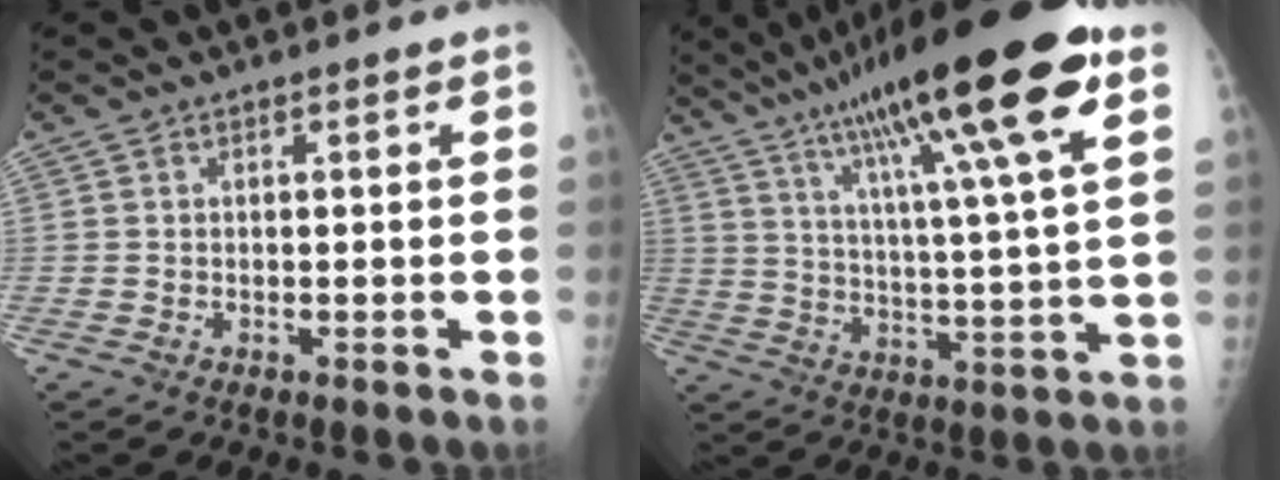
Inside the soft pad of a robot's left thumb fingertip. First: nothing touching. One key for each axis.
{"total": 23.4, "fx": 12.4, "fy": 2.6, "fz": 19.6, "tx": -0.321, "ty": -0.018, "tz": 0.197}